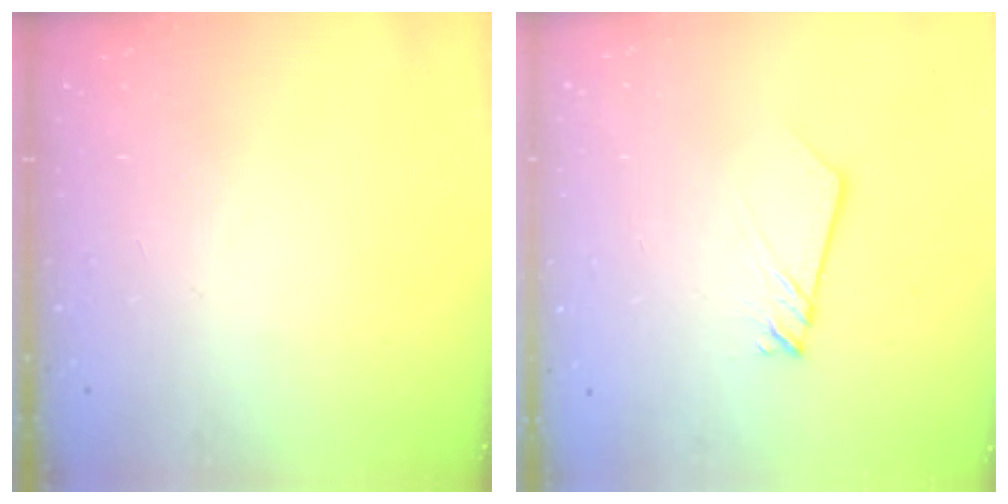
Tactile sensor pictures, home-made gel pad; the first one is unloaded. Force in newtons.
{"total": 2.7, "press": 2.6, "slide": 0.3}